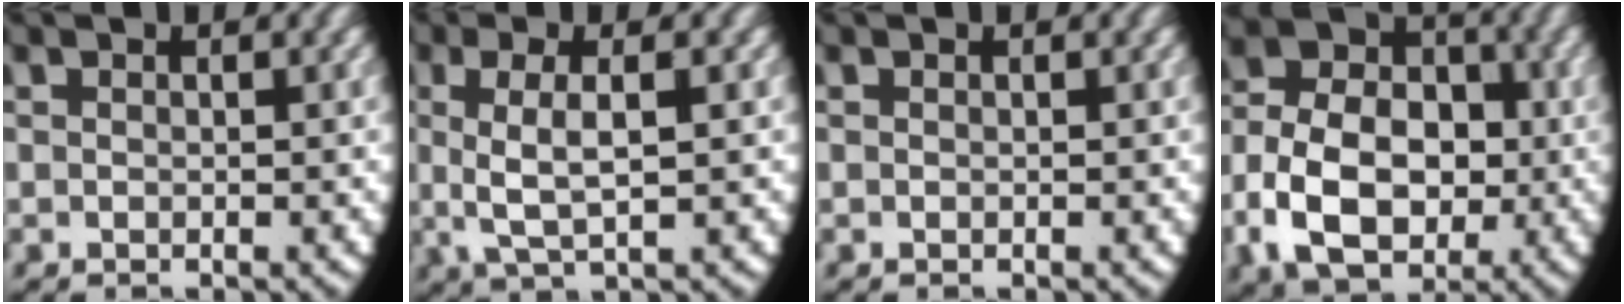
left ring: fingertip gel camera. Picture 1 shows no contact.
{"total": 4.4, "force": [0.5, 1.7, 4.1], "torque": [-0.097, -0.006, 0.021]}
{"total": 0.0}
{"total": 11.2, "force": [-1.1, 8.6, 7.1], "torque": [-0.140, -0.029, -0.011]}